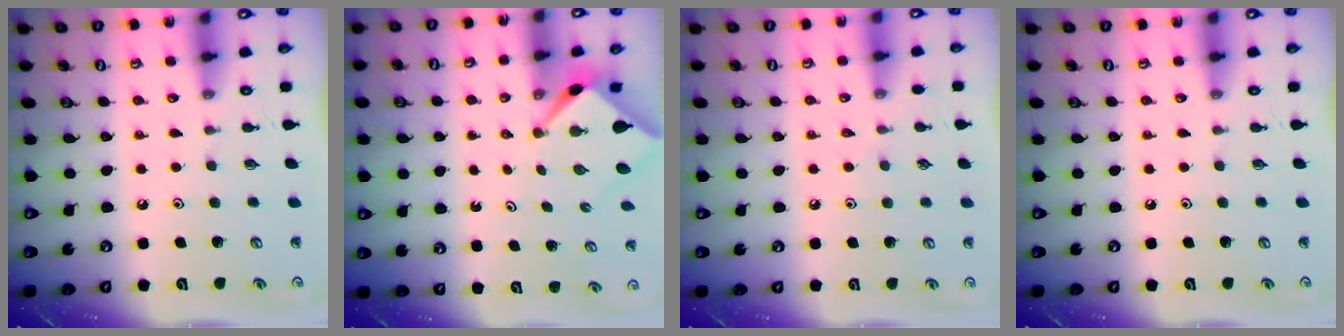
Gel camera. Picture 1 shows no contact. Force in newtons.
{"total": 2.6, "press": 2.6, "slide": 0.3}
{"total": 2.8, "press": 2.7, "slide": 0.5}
{"total": 0.0}